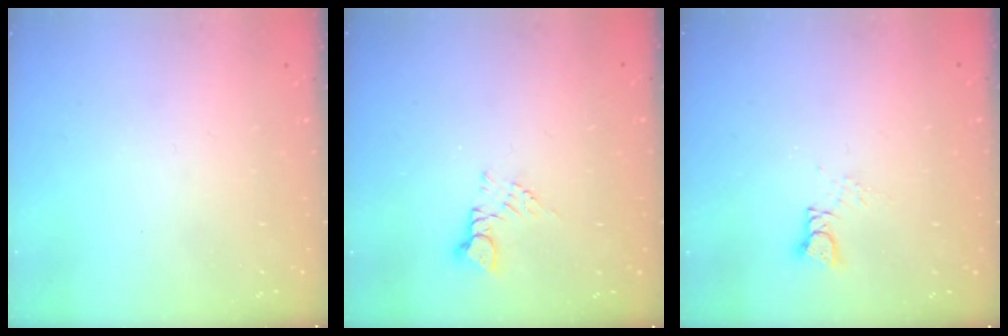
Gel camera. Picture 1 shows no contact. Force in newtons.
{"total": 3.2, "press": 3.2, "slide": 0.4}
{"total": 3.6, "press": 3.6, "slide": 0.4}